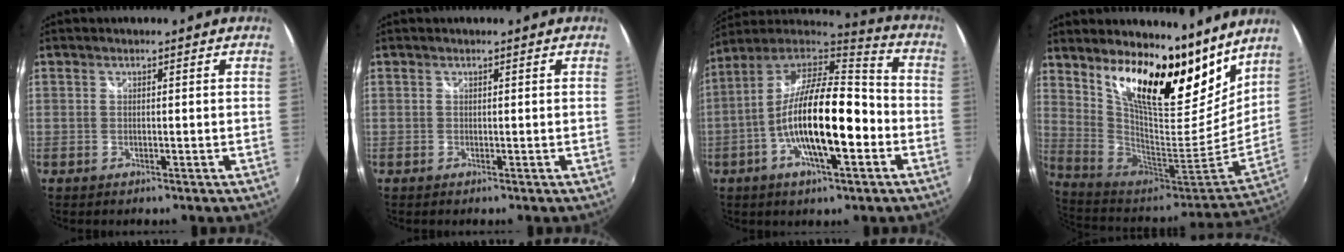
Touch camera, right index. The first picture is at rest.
{"total": 0.0}
{"total": 19.1, "force": [-4.9, 5.9, 17.5], "torque": [-0.320, -0.005, -0.095]}
{"total": 21.4, "force": [13.7, 7.5, 14.7], "torque": [-0.243, -0.004, 0.249]}